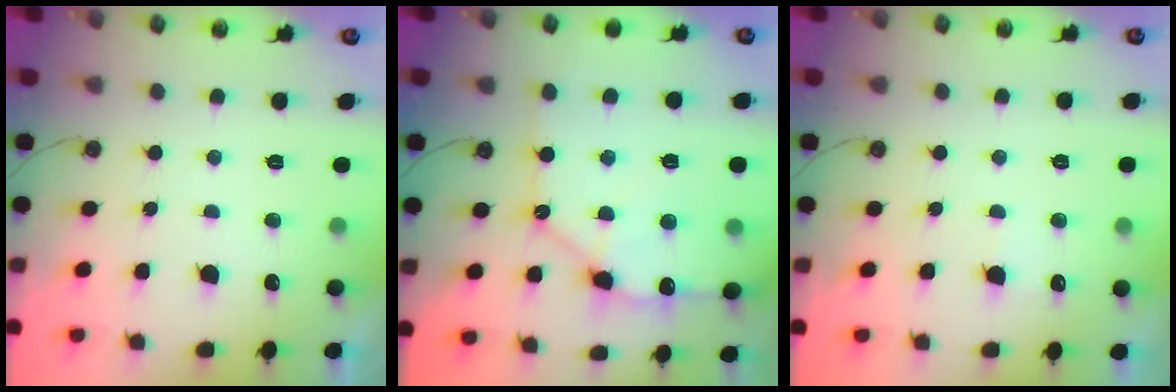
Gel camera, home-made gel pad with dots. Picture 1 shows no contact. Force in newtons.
{"total": 15.3, "press": 15.2, "slide": 2.1}
{"total": 4.3, "press": 4.2, "slide": 0.6}